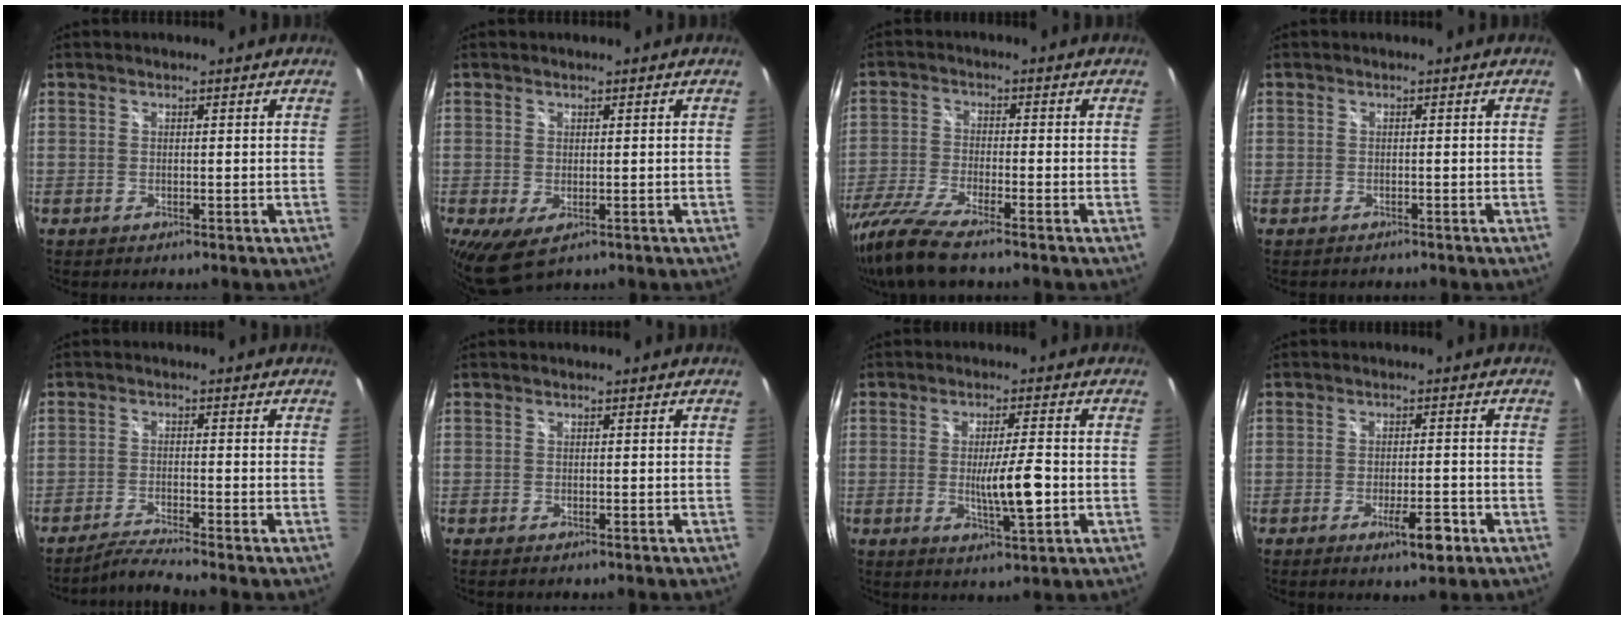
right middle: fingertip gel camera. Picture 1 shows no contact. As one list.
[{"total": 4.4, "force": [-1.4, 2.2, 3.5], "torque": [-0.063, -0.021, -0.013]}, {"total": 11.2, "force": [-9.3, 0.7, 6.2], "torque": [-0.146, -0.036, -0.177]}, {"total": 0.9, "force": [-0.8, 0.4, -0.3], "torque": [-0.001, 0.002, -0.015]}, {"total": 4.9, "force": [-4.5, -1.4, 1.4], "torque": [-0.052, -0.003, -0.084]}, {"total": 1.1, "force": [-1.0, 0.2, 0.5], "torque": [-0.010, -0.005, -0.015]}, {"total": 7.2, "force": [-1.2, 0.8, 7.1], "torque": [-0.119, -0.012, -0.017]}, {"total": 5.3, "force": [-2.9, 1.2, 4.3], "torque": [-0.077, -0.009, -0.042]}]